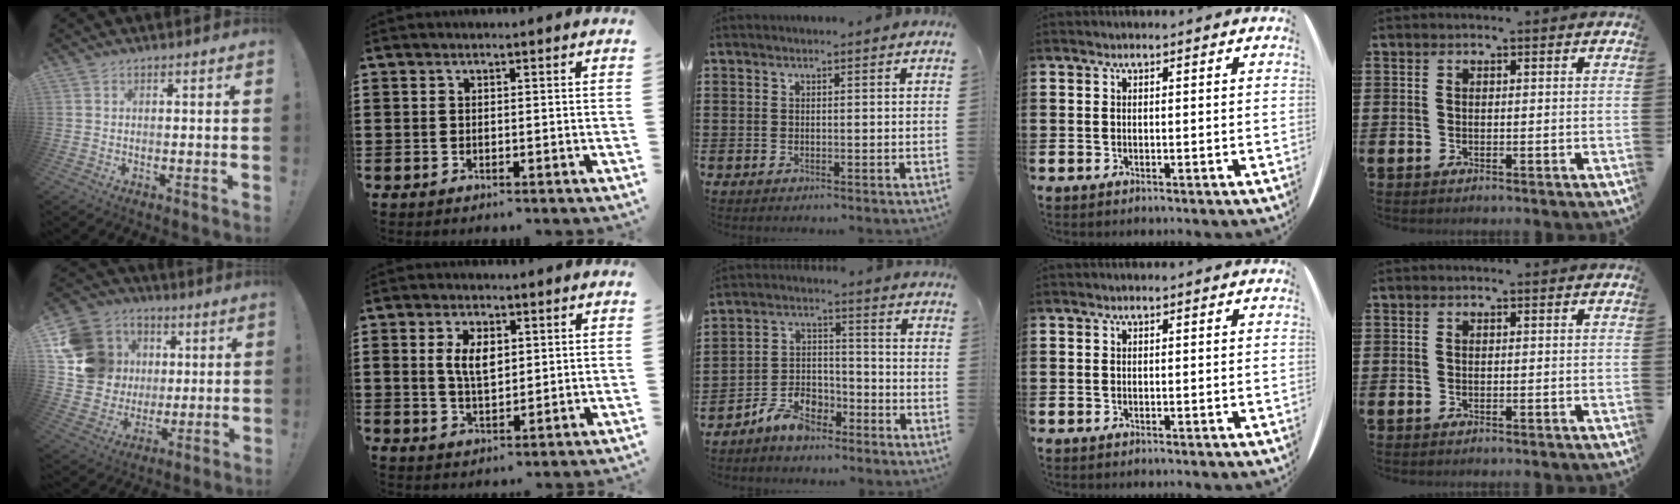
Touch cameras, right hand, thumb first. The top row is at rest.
{"thumb": {"total": 18.8, "force": [3.9, 17.0, 7.2], "torque": [-0.112, 0.001, 0.112]}, "index": {"total": 5.0, "force": [1.0, 2.7, 4.1], "torque": [-0.078, 0.007, 0.015]}, "middle": {"total": 6.7, "force": [-5.6, 2.9, 2.1], "torque": [-0.048, 0.018, -0.111]}}